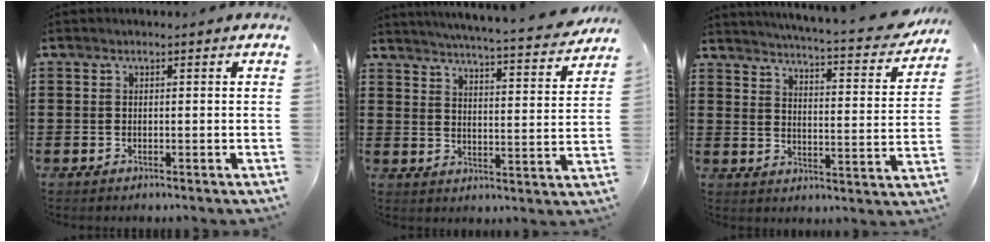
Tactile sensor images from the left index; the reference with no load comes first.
{"total": 4.6, "force": [4.4, -0.8, 1.3], "torque": [-0.047, -0.042, 0.070]}
{"total": 4.6, "force": [4.2, -0.5, 1.8], "torque": [-0.043, -0.043, 0.060]}